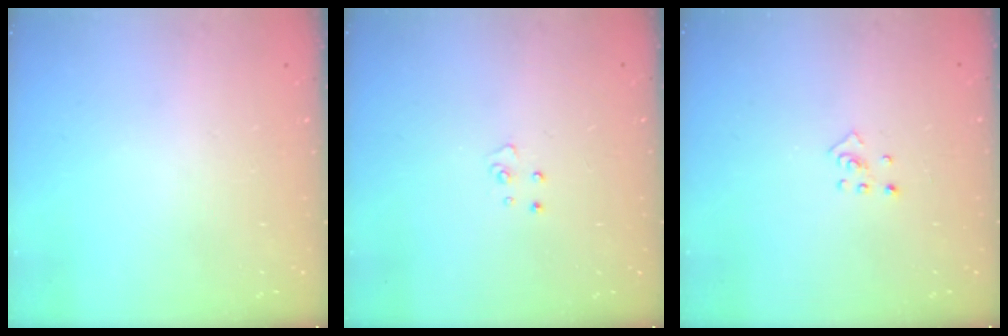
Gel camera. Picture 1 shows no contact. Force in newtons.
{"total": 3.1, "press": 3.1, "slide": 0.3}
{"total": 3.3, "press": 3.2, "slide": 0.7}